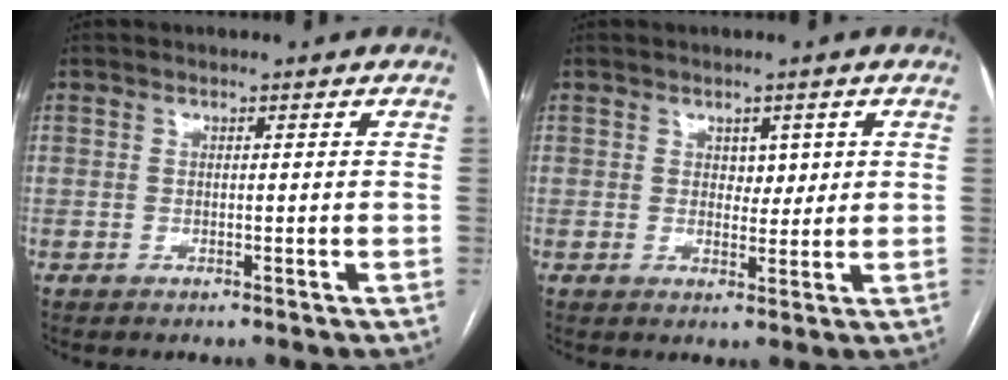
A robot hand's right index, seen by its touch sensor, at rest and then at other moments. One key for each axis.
{"total": 2.7, "fx": 1.0, "fy": 1.7, "fz": 1.8, "tx": -0.018, "ty": 0.000, "tz": 0.014}